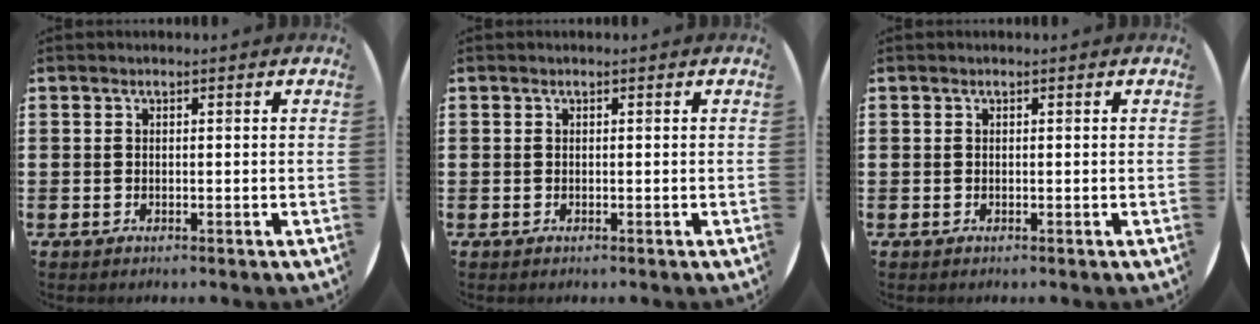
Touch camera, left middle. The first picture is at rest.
{"total": 0.0}
{"total": 0.0}